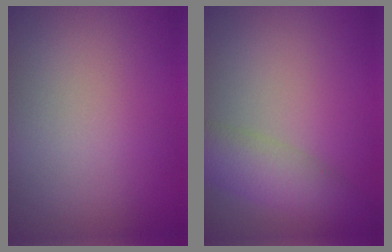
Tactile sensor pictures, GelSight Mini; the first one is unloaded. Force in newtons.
{"total": 4.3, "press": 4.3, "slide": 0.1}